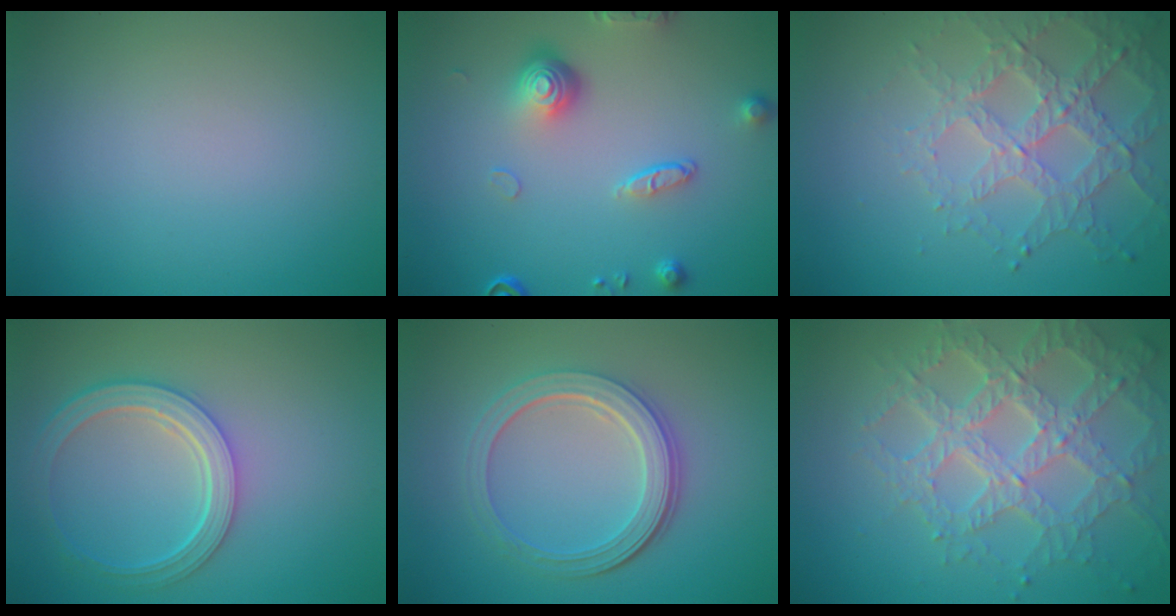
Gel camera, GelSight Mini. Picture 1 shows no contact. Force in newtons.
{"total": 4.6, "press": 3.2, "slide": 3.3}
{"total": 4.1, "press": 3.8, "slide": 1.6}
{"total": 4.9, "press": 3.9, "slide": 3.0}
{"total": 4.9, "press": 3.7, "slide": 3.2}
{"total": 7.0, "press": 5.1, "slide": 4.8}